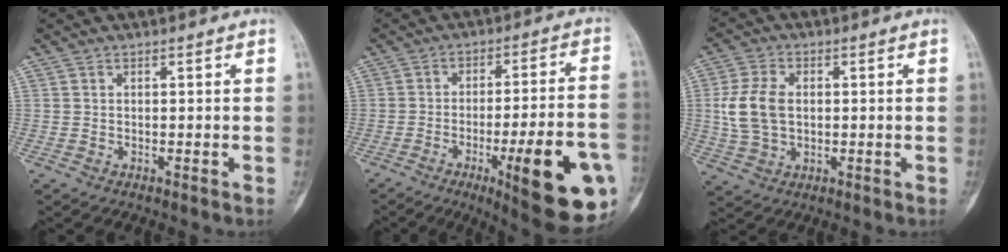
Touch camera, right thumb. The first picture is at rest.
{"total": 21.3, "force": [-7.8, 4.5, 19.3], "torque": [-0.217, 0.012, -0.098]}
{"total": 9.1, "force": [0.6, 6.1, 6.7], "torque": [-0.135, 0.005, 0.015]}